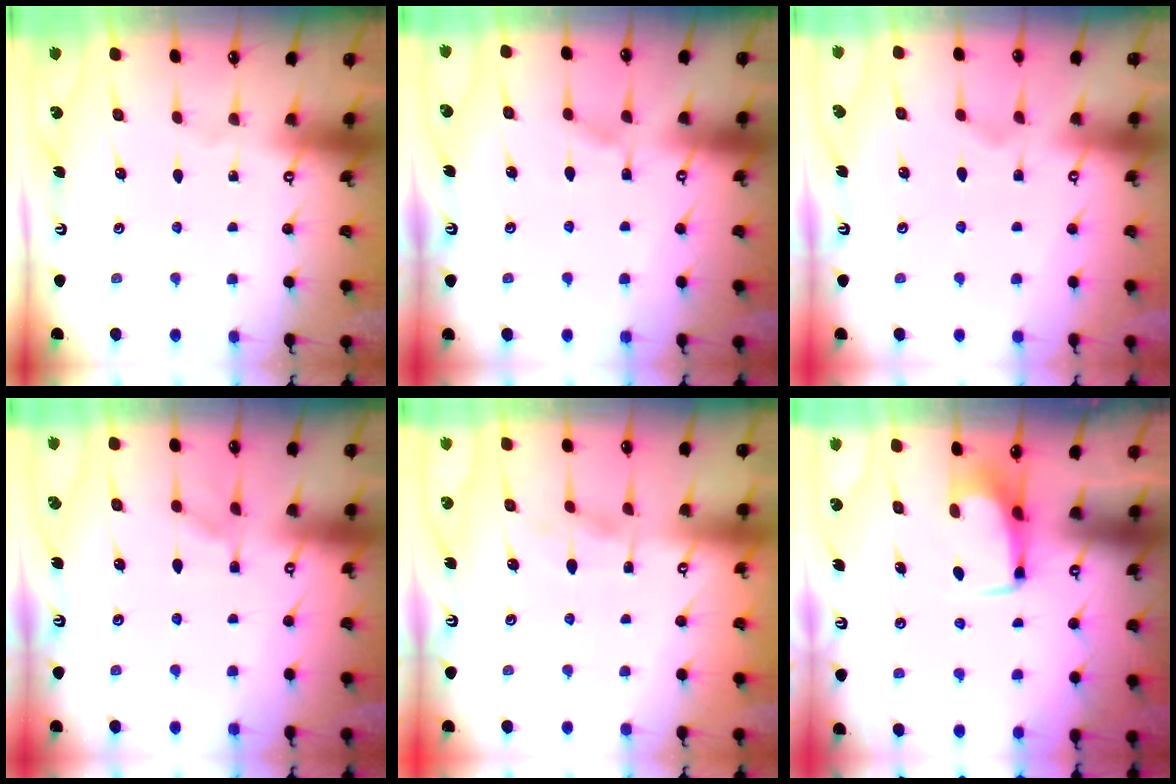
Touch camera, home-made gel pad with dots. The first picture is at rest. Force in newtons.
{"total": 4.3, "press": 4.3, "slide": 0.5}
{"total": 1.3, "press": 0.7, "slide": 1.1}
{"total": 3.7, "press": 3.7, "slide": 0.4}
{"total": 1.7, "press": 1.4, "slide": 1.1}
{"total": 3.0, "press": 3.0, "slide": 0.4}